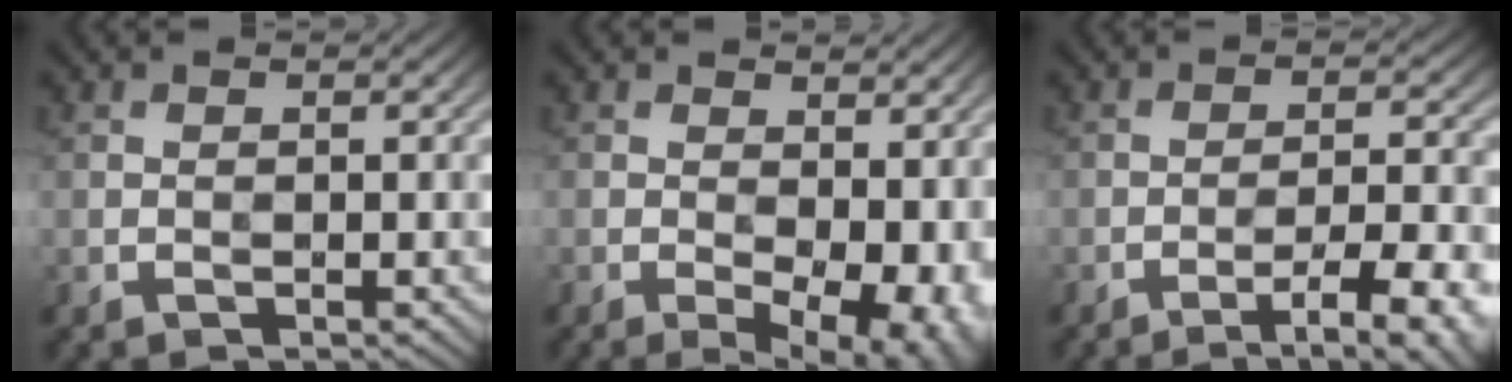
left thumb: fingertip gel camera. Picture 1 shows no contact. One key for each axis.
{"total": 9.8, "fx": -2.1, "fy": 4.9, "fz": 8.2, "tx": -0.107, "ty": -0.018, "tz": -0.016}
{"total": 9.2, "fx": -5.8, "fy": 1.7, "fz": 6.9, "tx": -0.113, "ty": 0.009, "tz": -0.076}